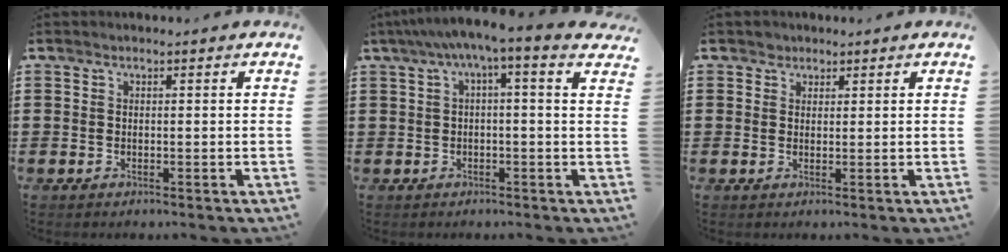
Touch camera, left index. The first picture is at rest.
{"total": 3.7, "force": [0.5, 0.4, 3.6], "torque": [-0.071, -0.005, 0.003]}
{"total": 1.5, "force": [1.2, 1.0, 0.0], "torque": [-0.004, 0.005, 0.023]}